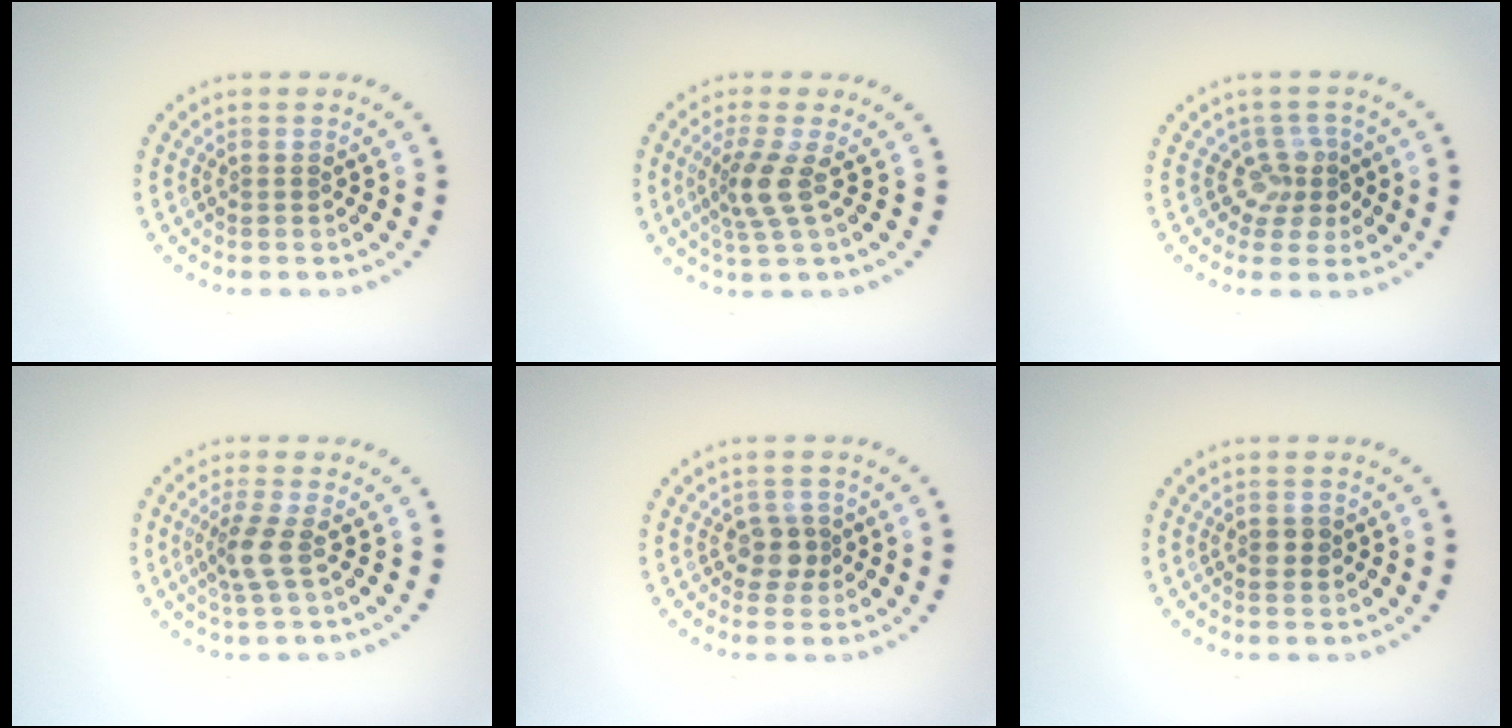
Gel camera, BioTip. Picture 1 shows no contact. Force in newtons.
{"total": 2.8, "press": 2.0, "slide": 2.0}
{"total": 2.8, "press": 2.0, "slide": 1.9}
{"total": 2.4, "press": 1.8, "slide": 1.6}
{"total": 2.0, "press": 1.7, "slide": 1.1}
{"total": 1.4, "press": 1.4, "slide": 0.1}